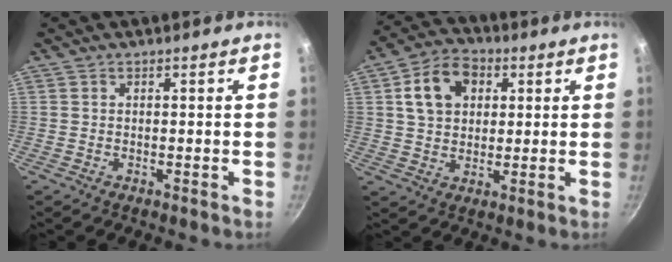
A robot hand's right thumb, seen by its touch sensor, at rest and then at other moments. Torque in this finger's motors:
{"motor_torque": [0.11, 2.11, 0.71, 0.60, 0.07]}